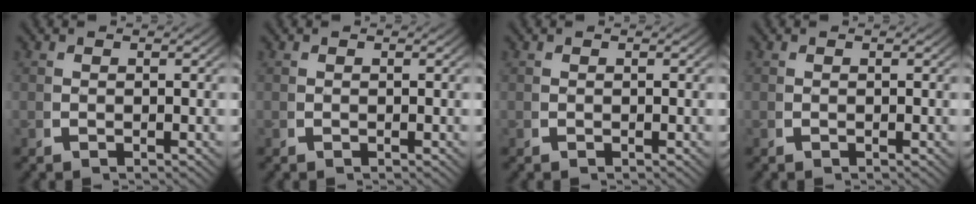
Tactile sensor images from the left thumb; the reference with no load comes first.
{"total": 0.0}
{"total": 0.0}
{"total": 0.0}